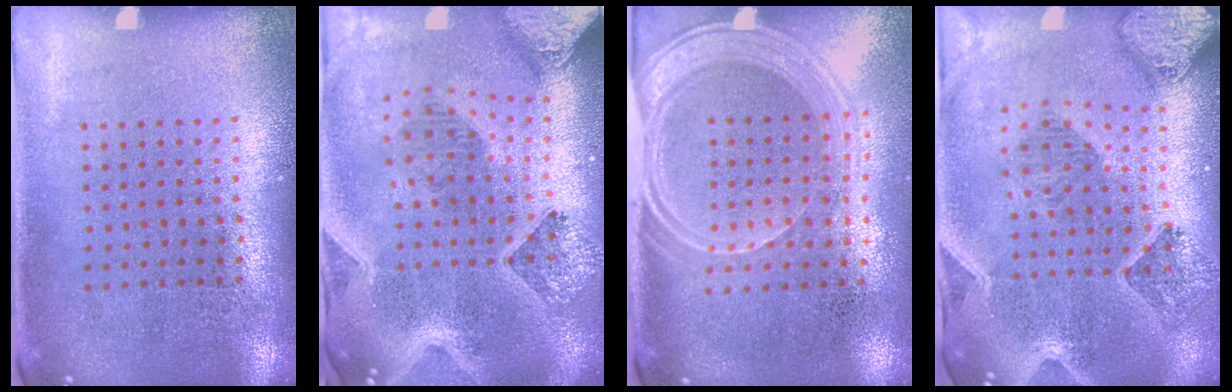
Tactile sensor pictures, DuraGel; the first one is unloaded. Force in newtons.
{"total": 3.7, "press": 3.0, "slide": 2.2}
{"total": 1.9, "press": 1.7, "slide": 0.9}
{"total": 1.8, "press": 1.7, "slide": 0.5}